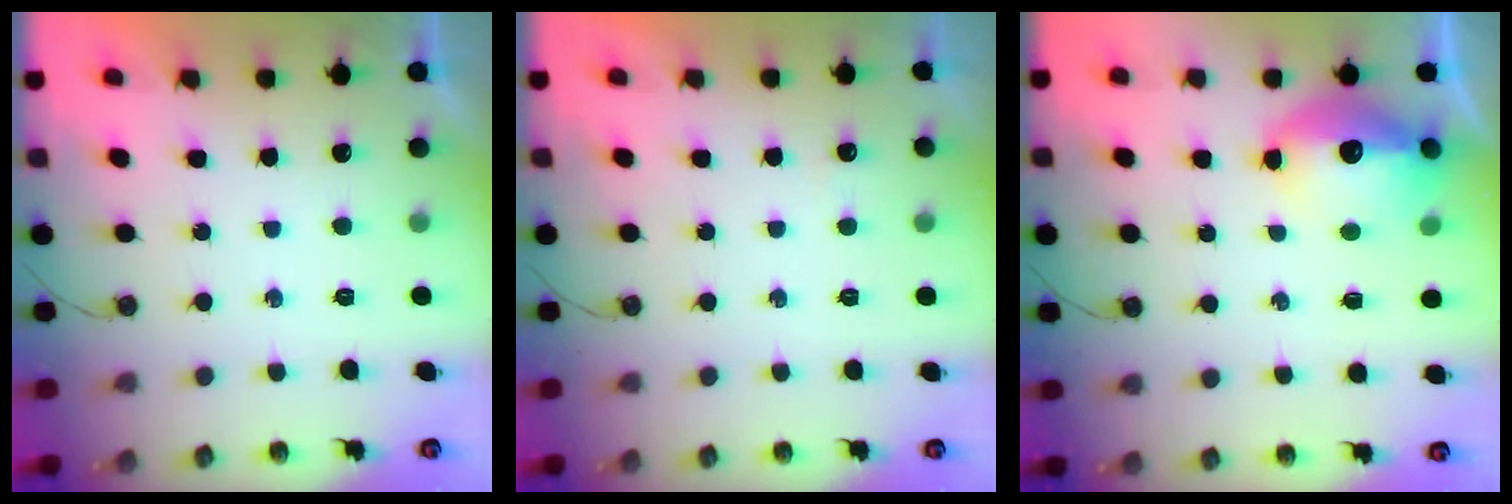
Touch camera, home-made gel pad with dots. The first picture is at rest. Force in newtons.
{"total": 2.2, "press": 2.2, "slide": 0.5}
{"total": 13.7, "press": 13.7, "slide": 1.4}